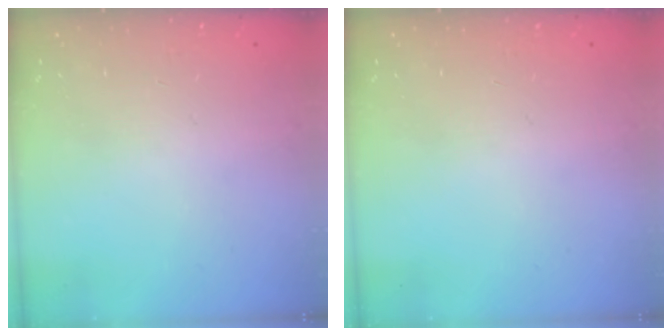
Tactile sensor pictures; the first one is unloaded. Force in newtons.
{"total": 0.0}